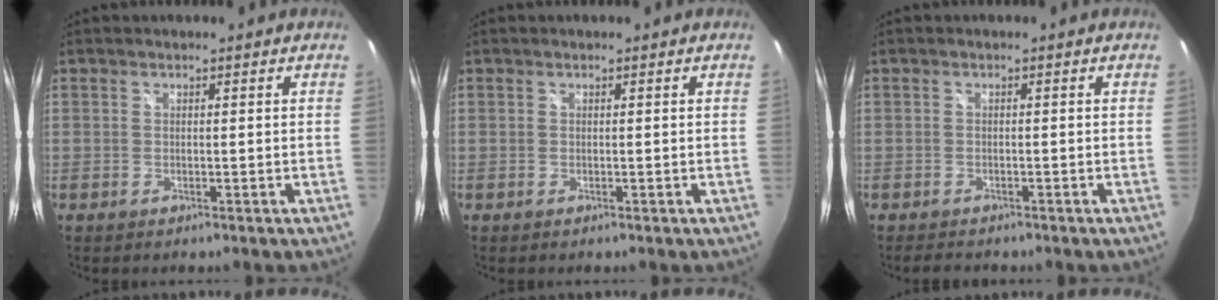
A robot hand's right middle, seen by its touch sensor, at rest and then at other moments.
{"total": 0.0}
{"total": 2.9, "force": [-2.6, 0.9, 0.9], "torque": [-0.022, -0.011, -0.041]}